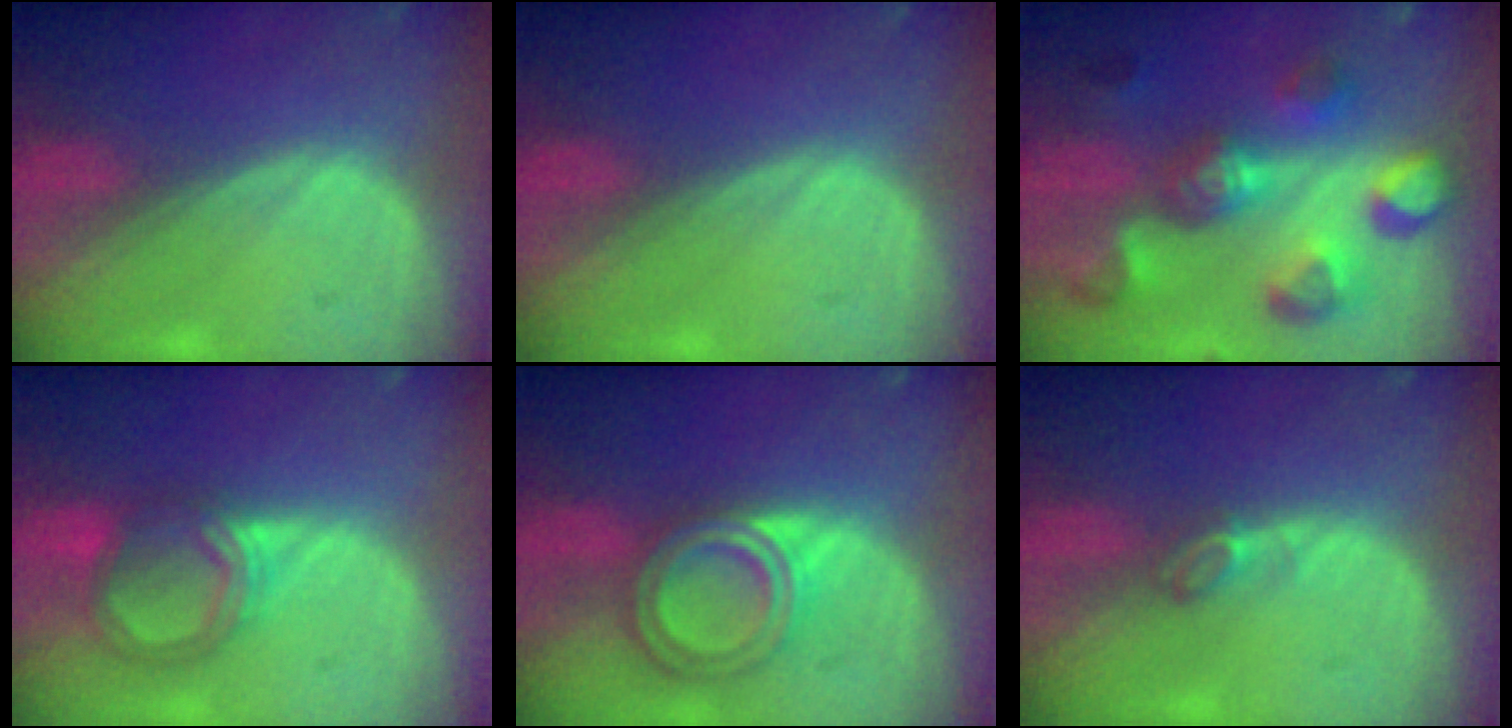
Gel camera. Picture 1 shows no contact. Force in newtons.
{"total": 0.0}
{"total": 11.0, "press": 9.9, "slide": 4.7}
{"total": 5.8, "press": 5.7, "slide": 0.6}
{"total": 6.9, "press": 6.2, "slide": 3.1}
{"total": 2.0, "press": 1.9, "slide": 0.4}